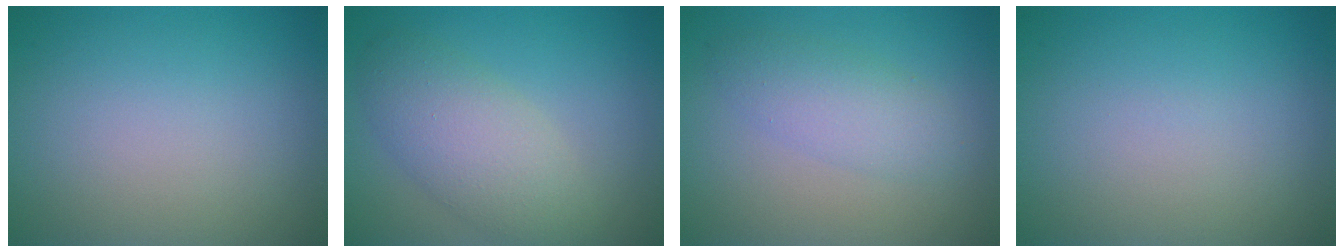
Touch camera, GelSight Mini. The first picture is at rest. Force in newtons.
{"total": 5.0, "press": 5.0, "slide": 0.4}
{"total": 3.0, "press": 3.0, "slide": 0.1}
{"total": 0.0}